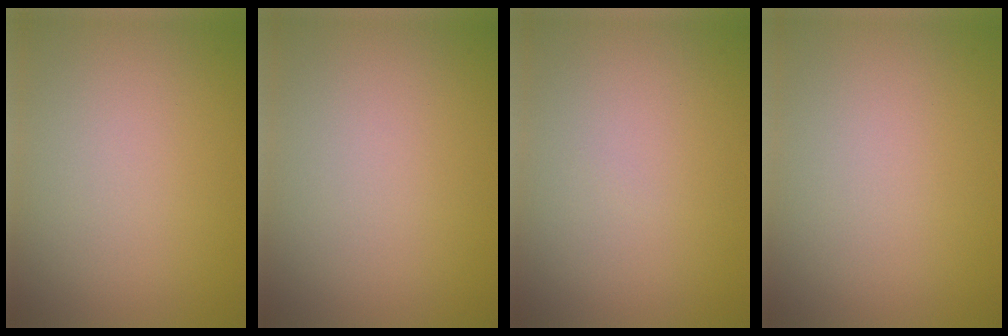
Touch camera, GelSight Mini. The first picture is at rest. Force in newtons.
{"total": 0.0}
{"total": 0.0}
{"total": 0.0}